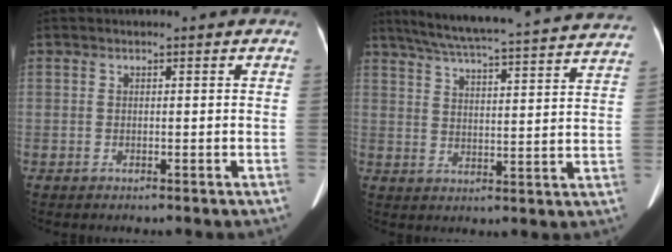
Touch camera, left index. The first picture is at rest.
{"total": 29.3, "force": [26.7, 1.7, 11.8], "torque": [-0.192, -0.031, 0.334]}